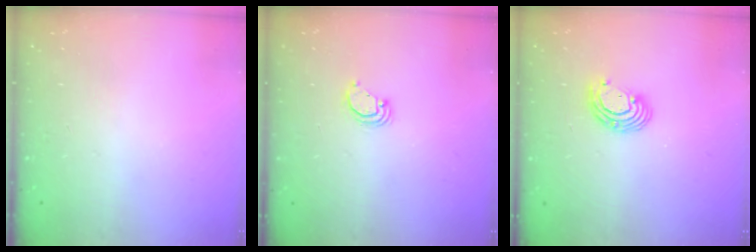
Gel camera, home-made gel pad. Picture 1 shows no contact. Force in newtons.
{"total": 3.4, "press": 3.4, "slide": 0.2}
{"total": 7.2, "press": 7.2, "slide": 1.0}